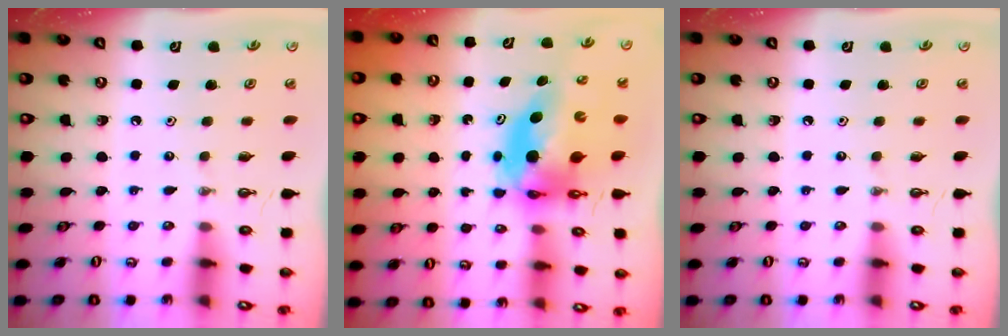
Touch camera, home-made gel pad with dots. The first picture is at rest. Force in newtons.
{"total": 8.9, "press": 8.9, "slide": 1.0}
{"total": 0.0}